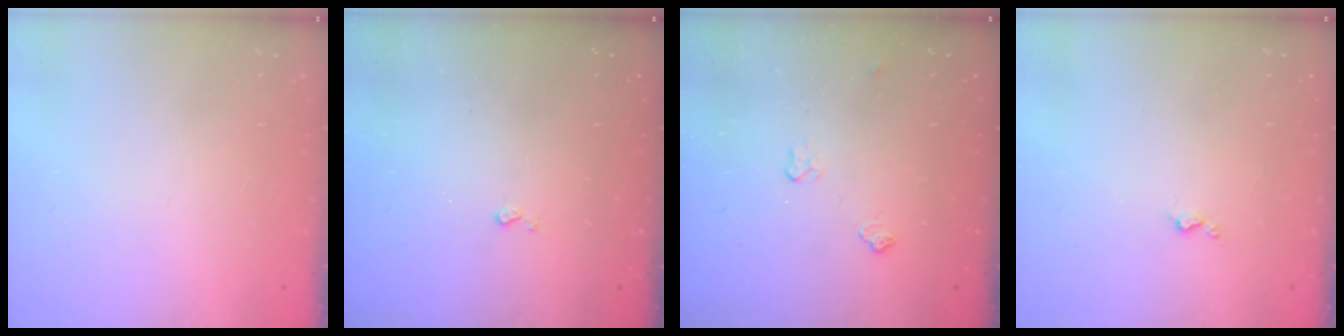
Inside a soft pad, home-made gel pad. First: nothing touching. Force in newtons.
{"total": 3.0, "press": 3.0, "slide": 0.5}
{"total": 3.8, "press": 3.8, "slide": 0.5}
{"total": 3.5, "press": 3.5, "slide": 0.6}